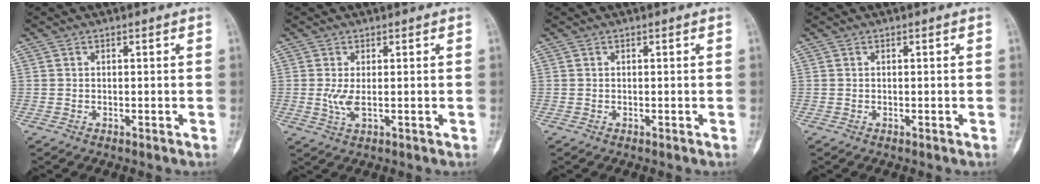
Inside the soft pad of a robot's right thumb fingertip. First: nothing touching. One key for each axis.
{"total": 3.0, "fx": 0.0, "fy": 1.0, "fz": 2.8, "tx": -0.070, "ty": -0.010, "tz": 0.002}
{"total": 0.0}
{"total": 0.0}